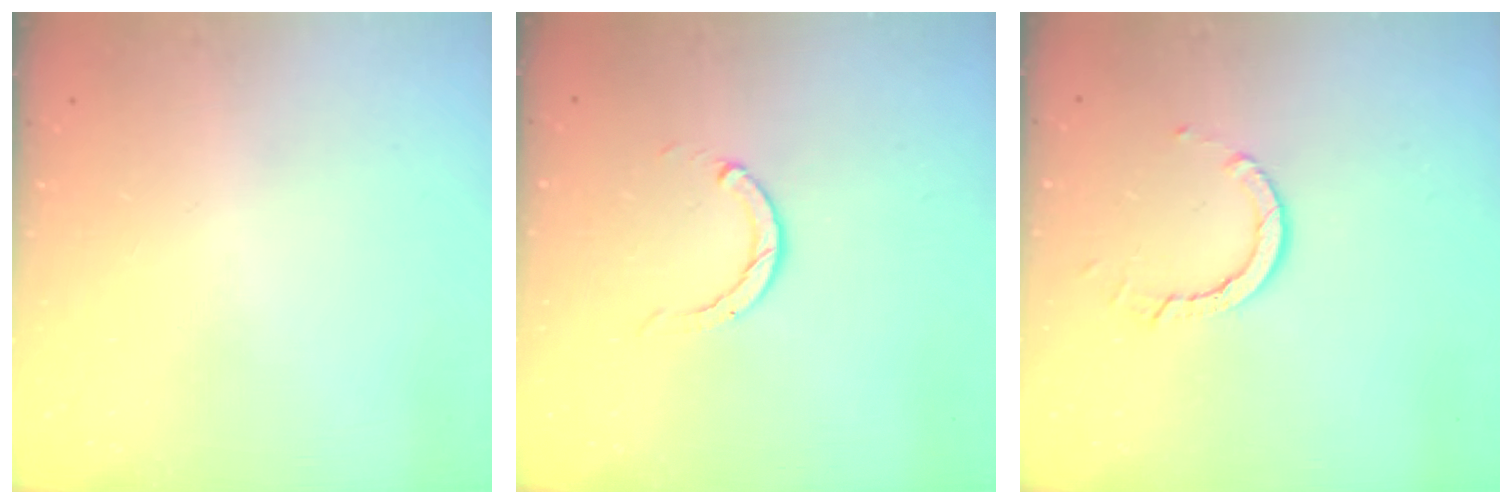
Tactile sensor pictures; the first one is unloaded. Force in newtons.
{"total": 2.0, "press": 2.0, "slide": 0.3}
{"total": 4.9, "press": 4.9, "slide": 0.5}